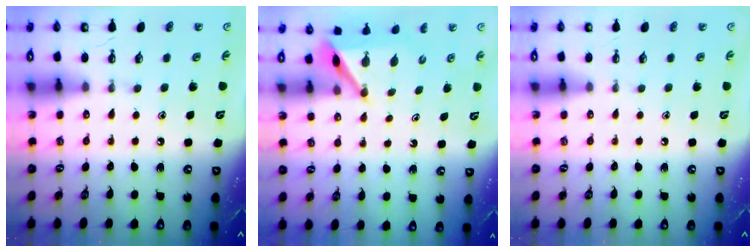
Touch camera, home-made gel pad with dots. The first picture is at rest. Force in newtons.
{"total": 5.5, "press": 5.5, "slide": 0.4}
{"total": 0.0}